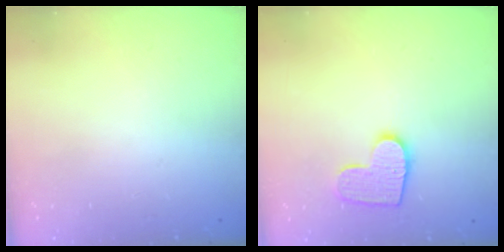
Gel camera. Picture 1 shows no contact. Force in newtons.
{"total": 11.3, "press": 11.3, "slide": 0.7}